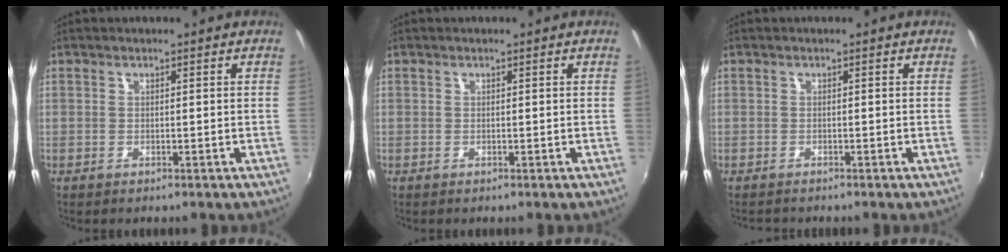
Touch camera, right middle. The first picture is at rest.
{"total": 0.0}
{"total": 1.3, "force": [-1.2, 0.4, 0.1], "torque": [-0.008, -0.003, -0.020]}